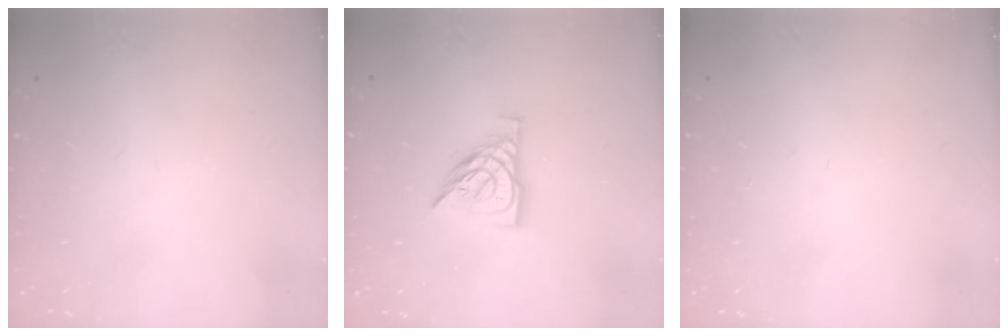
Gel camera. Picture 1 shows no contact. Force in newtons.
{"total": 10.7, "press": 10.6, "slide": 1.0}
{"total": 1.0, "press": 0.9, "slide": 0.2}